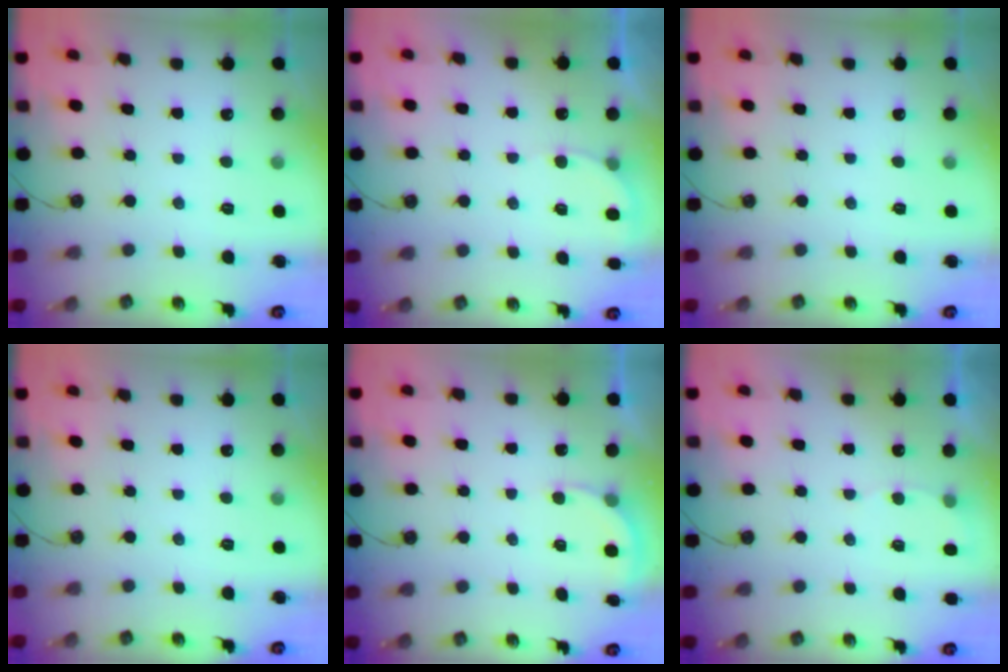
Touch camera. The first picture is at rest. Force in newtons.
{"total": 3.1, "press": 3.0, "slide": 0.6}
{"total": 0.0}
{"total": 0.0}
{"total": 2.6, "press": 2.3, "slide": 1.1}
{"total": 3.9, "press": 3.6, "slide": 1.4}